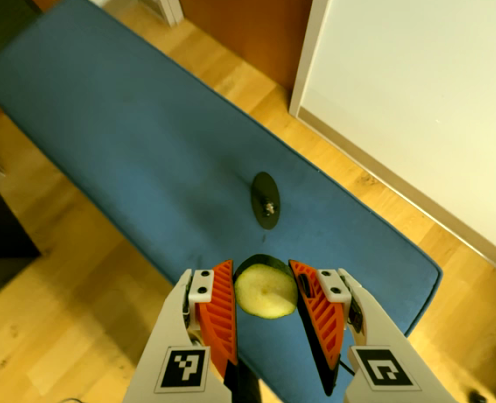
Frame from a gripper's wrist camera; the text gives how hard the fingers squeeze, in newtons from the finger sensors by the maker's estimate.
{"total": 8.8, "left": 7.9, "right": 9.8}